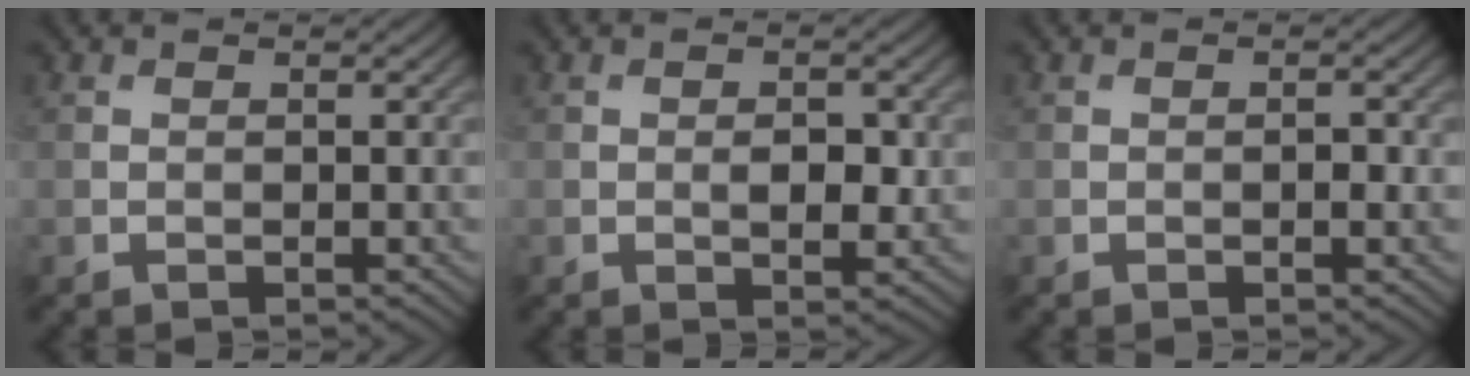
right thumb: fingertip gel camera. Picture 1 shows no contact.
{"total": 2.8, "force": [-0.1, 1.4, 2.4], "torque": [-0.039, -0.006, 0.000]}
{"total": 1.0, "force": [-0.2, 0.4, 1.0], "torque": [-0.015, 0.002, -0.003]}